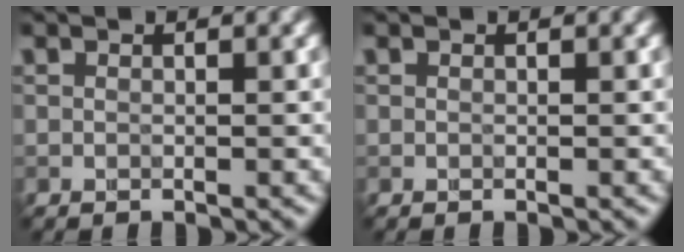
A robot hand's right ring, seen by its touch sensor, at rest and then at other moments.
{"total": 0.0}